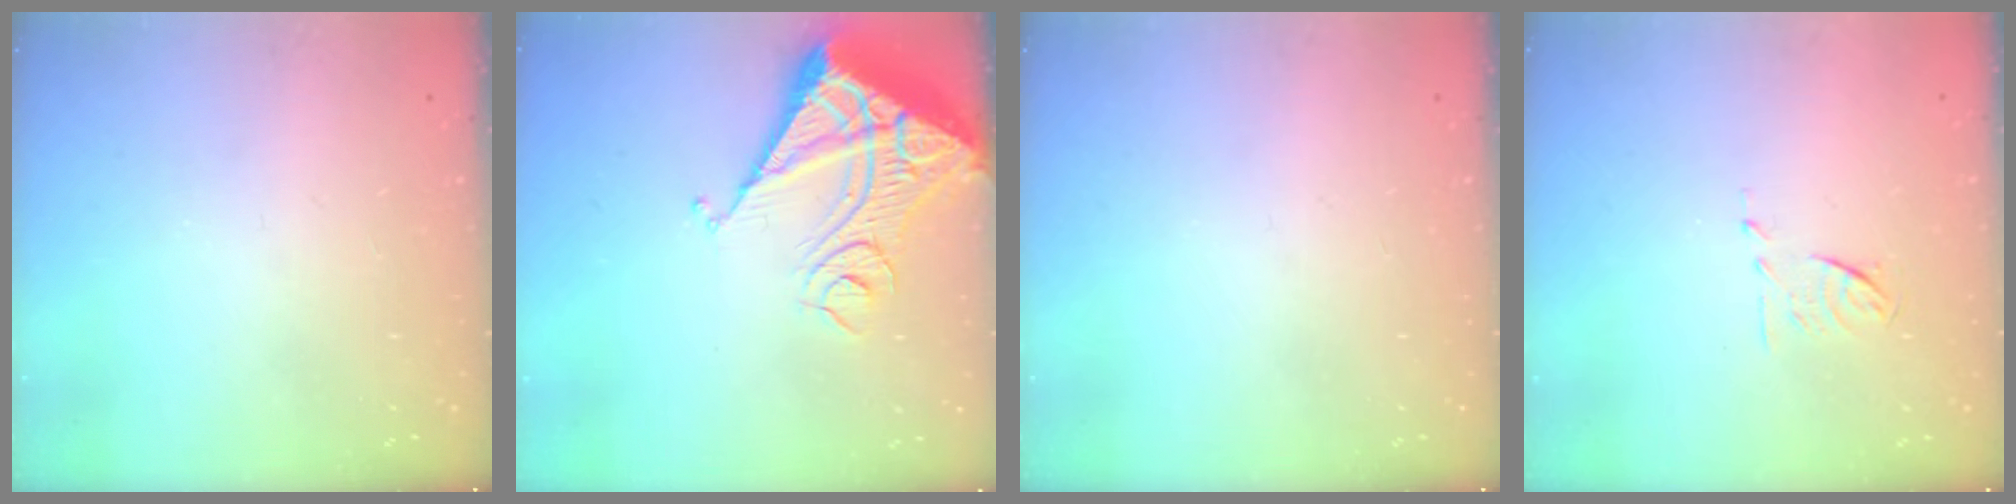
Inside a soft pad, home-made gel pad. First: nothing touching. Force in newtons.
{"total": 13.8, "press": 13.7, "slide": 1.9}
{"total": 0.0}
{"total": 5.5, "press": 5.4, "slide": 1.1}